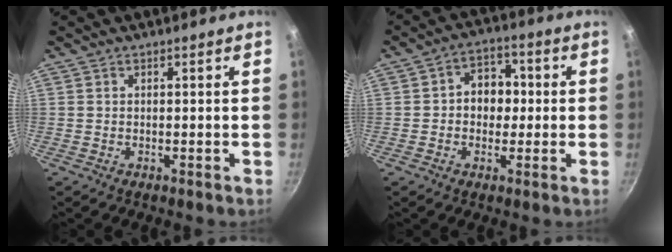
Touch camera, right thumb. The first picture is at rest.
{"total": 7.7, "force": [0.1, 6.1, 4.7], "torque": [-0.022, 0.018, -0.008]}